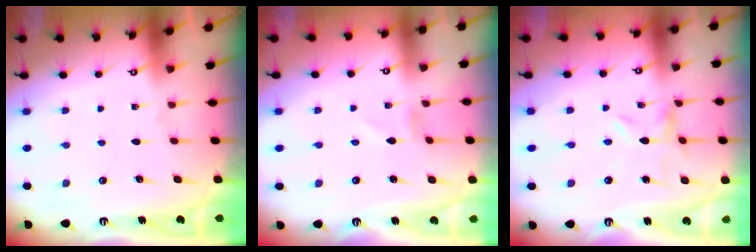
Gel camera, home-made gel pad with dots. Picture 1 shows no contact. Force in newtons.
{"total": 0.8, "press": 0.8, "slide": 0.1}
{"total": 0.0}